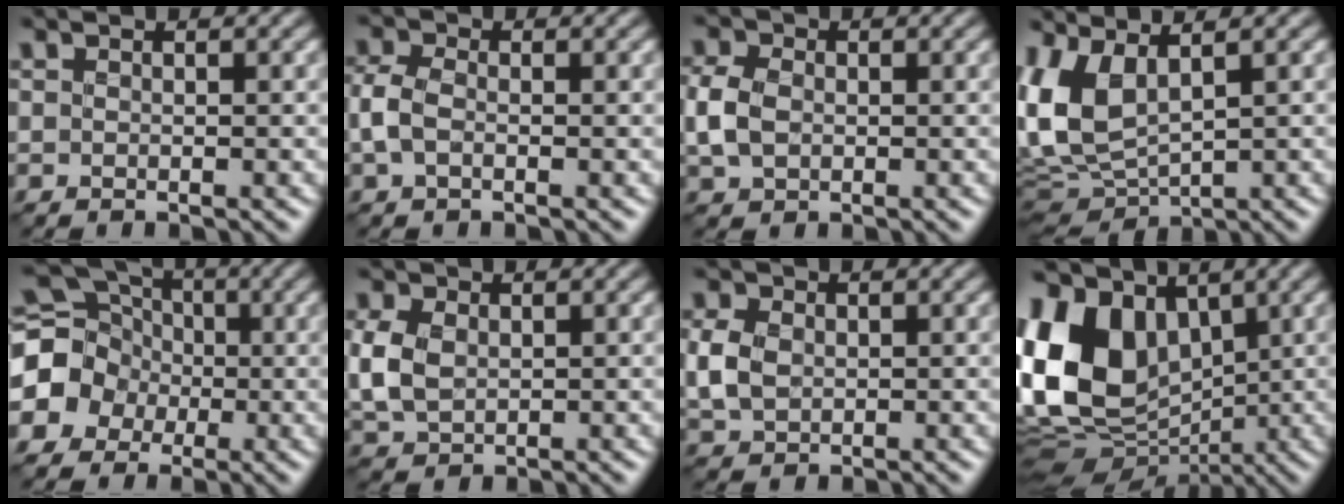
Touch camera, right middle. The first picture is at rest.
{"total": 2.2, "force": [-0.7, 1.3, 1.6], "torque": [-0.036, 0.001, -0.023]}
{"total": 2.9, "force": [-0.7, 2.2, 1.8], "torque": [-0.043, 0.002, -0.022]}
{"total": 7.2, "force": [1.1, 3.8, 6.0], "torque": [-0.148, -0.001, 0.016]}
{"total": 10.1, "force": [-1.6, 9.3, 3.6], "torque": [-0.108, 0.009, -0.058]}
{"total": 3.7, "force": [-0.2, 2.7, 2.5], "torque": [-0.061, 0.000, -0.008]}
{"total": 2.7, "force": [-0.4, 2.2, 1.7], "torque": [-0.040, 0.000, -0.015]}
{"total": 12.0, "force": [1.7, 8.6, 8.3], "torque": [-0.180, 0.013, 0.007]}